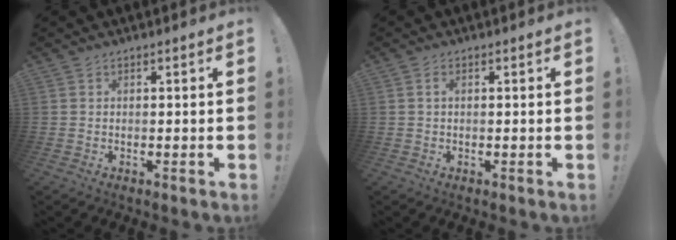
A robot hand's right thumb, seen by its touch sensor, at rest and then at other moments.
{"total": 1.2, "force": [0.2, 0.5, 1.0], "torque": [-0.017, 0.003, 0.002]}